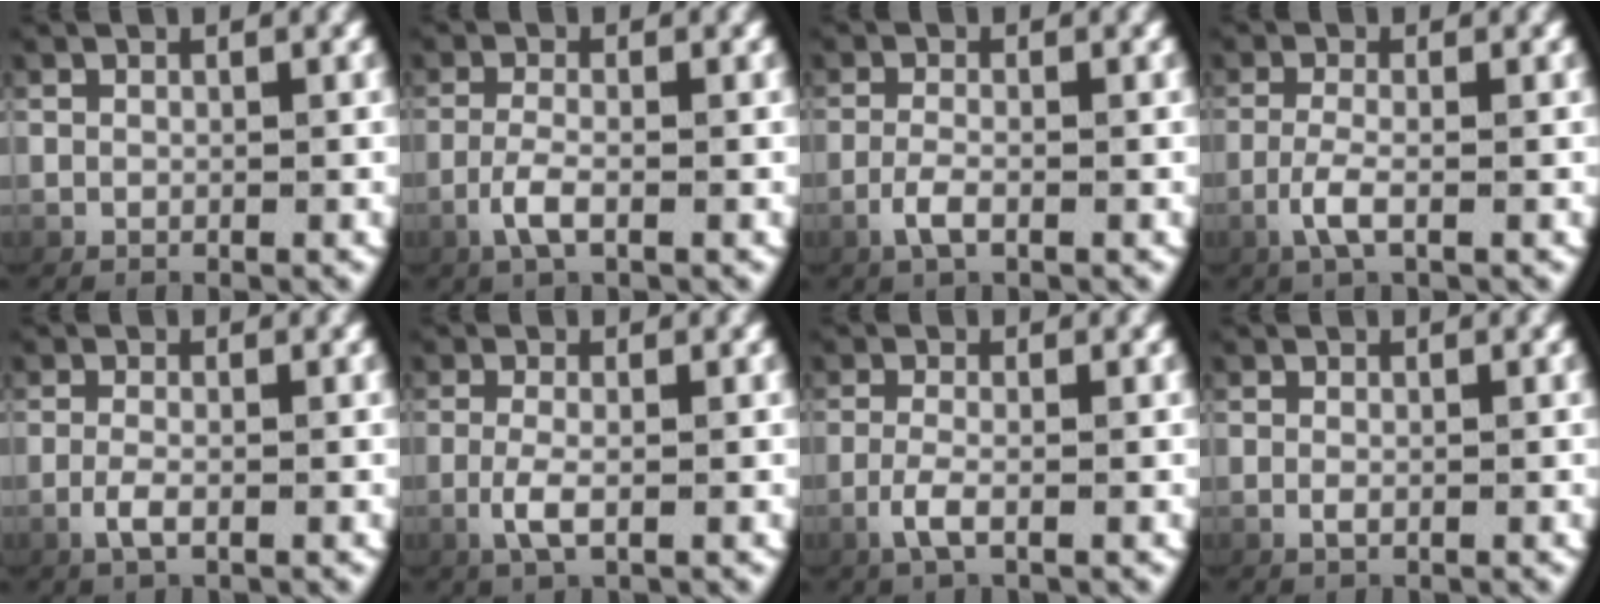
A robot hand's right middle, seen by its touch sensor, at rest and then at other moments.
{"total": 2.2, "force": [-0.9, 0.0, 1.9], "torque": [-0.053, -0.017, -0.007]}
{"total": 1.8, "force": [-0.9, 0.1, 1.5], "torque": [-0.045, -0.015, -0.009]}
{"total": 2.2, "force": [-0.8, -0.1, 2.1], "torque": [-0.057, -0.018, -0.004]}
{"total": 1.5, "force": [-0.7, 0.1, 1.3], "torque": [-0.042, -0.015, -0.003]}
{"total": 2.0, "force": [-0.5, 0.0, 2.0], "torque": [-0.057, -0.019, 0.003]}
{"total": 2.0, "force": [-0.8, -0.1, 1.8], "torque": [-0.053, -0.017, -0.005]}
{"total": 0.5, "force": [-0.3, -0.1, 0.4], "torque": [-0.022, -0.015, 0.004]}